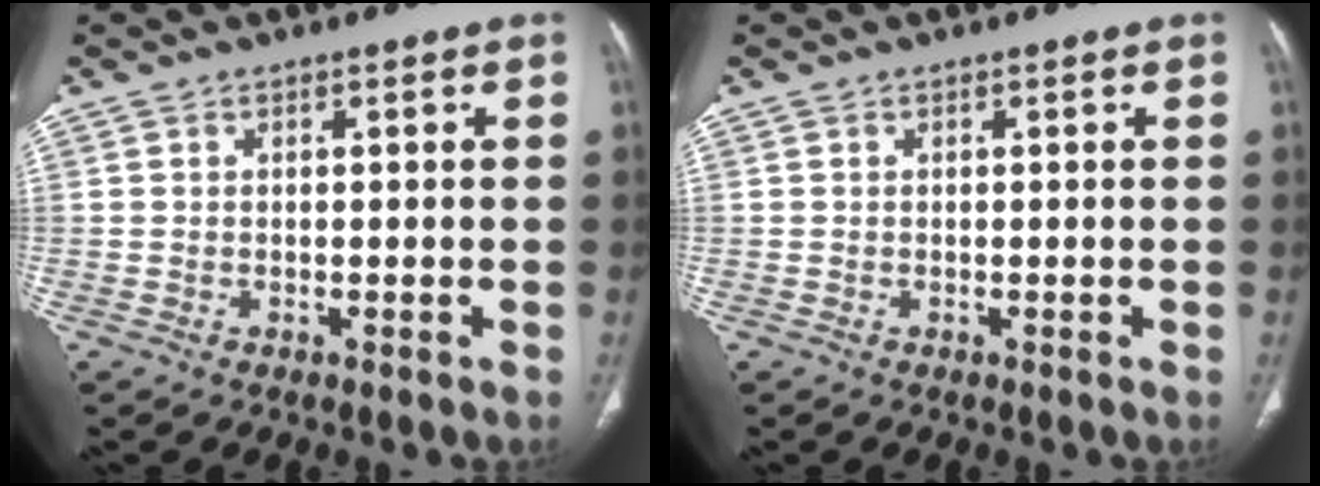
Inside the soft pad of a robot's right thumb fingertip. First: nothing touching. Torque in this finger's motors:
{"motor_torque": [0.08, 0.15, -0.03, 0.00, 0.00]}